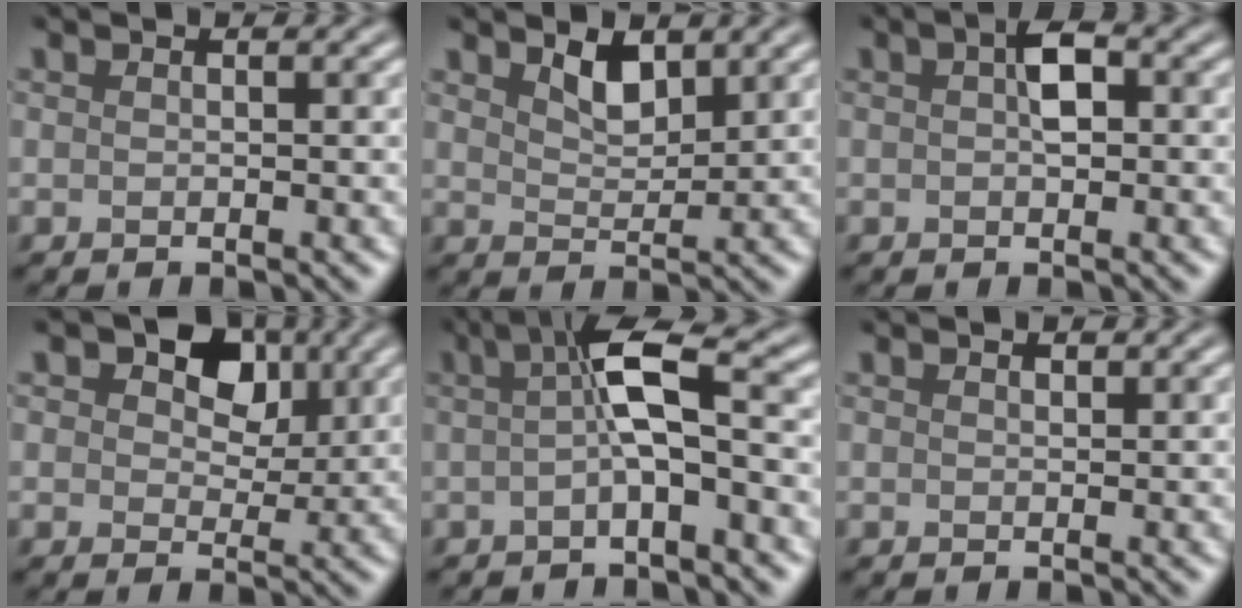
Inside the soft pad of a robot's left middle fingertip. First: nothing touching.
{"total": 2.3, "force": [1.9, 0.7, 1.1], "torque": [-0.026, 0.001, 0.039]}
{"total": 2.1, "force": [0.4, 0.9, 1.9], "torque": [-0.032, 0.012, 0.007]}
{"total": 5.1, "force": [2.2, 3.4, 3.2], "torque": [-0.048, 0.005, 0.021]}
{"total": 4.9, "force": [0.2, 0.9, 4.8], "torque": [-0.086, 0.017, 0.000]}
{"total": 0.6, "force": [0.5, 0.0, 0.1], "torque": [-0.005, 0.004, 0.008]}